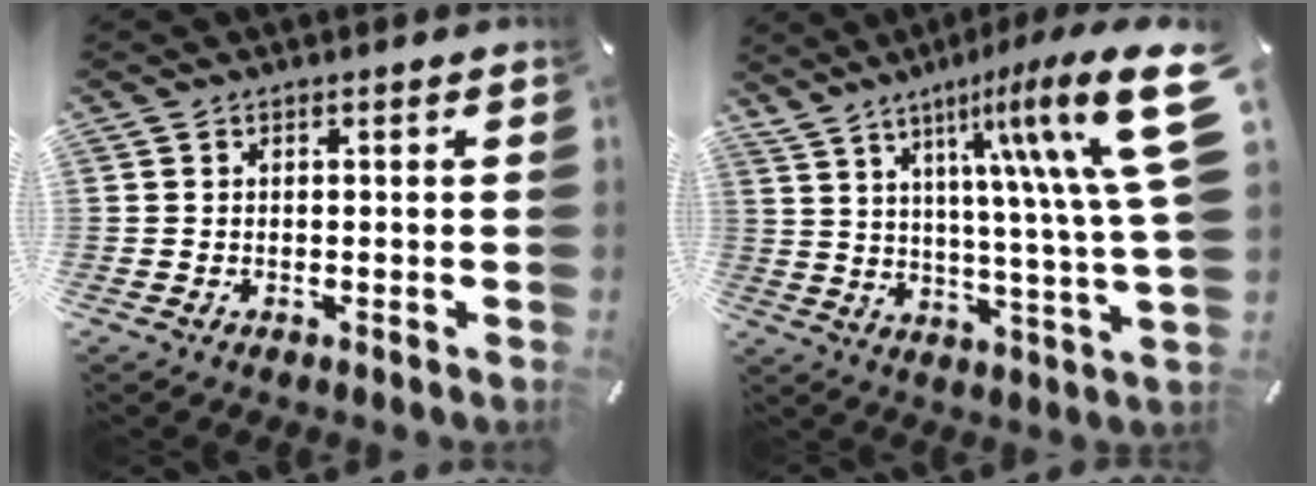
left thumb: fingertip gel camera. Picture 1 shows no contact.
{"total": 21.1, "force": [8.8, 3.3, 18.8], "torque": [-0.264, -0.062, 0.119]}